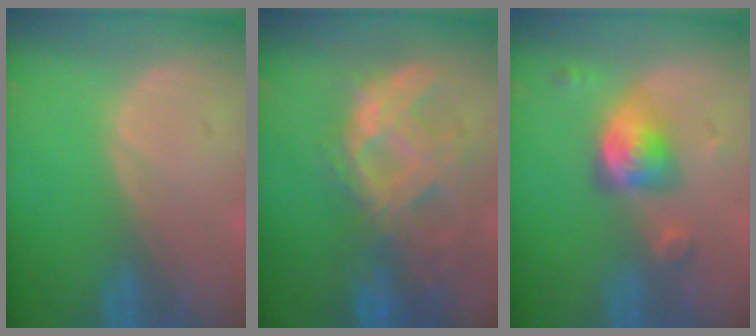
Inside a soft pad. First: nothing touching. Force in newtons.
{"total": 10.9, "press": 9.3, "slide": 5.7}
{"total": 5.4, "press": 5.4, "slide": 0.5}